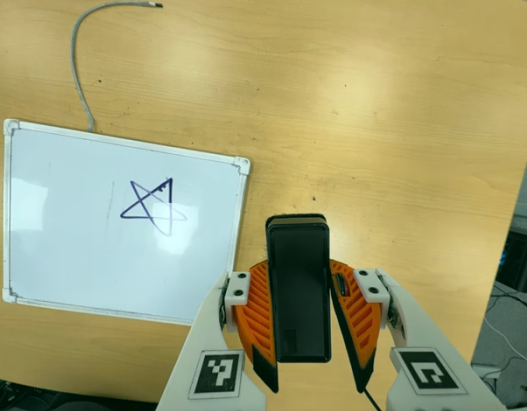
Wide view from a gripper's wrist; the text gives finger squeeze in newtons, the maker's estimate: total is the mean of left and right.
{"total": 7.0, "left": 5.5, "right": 8.5}